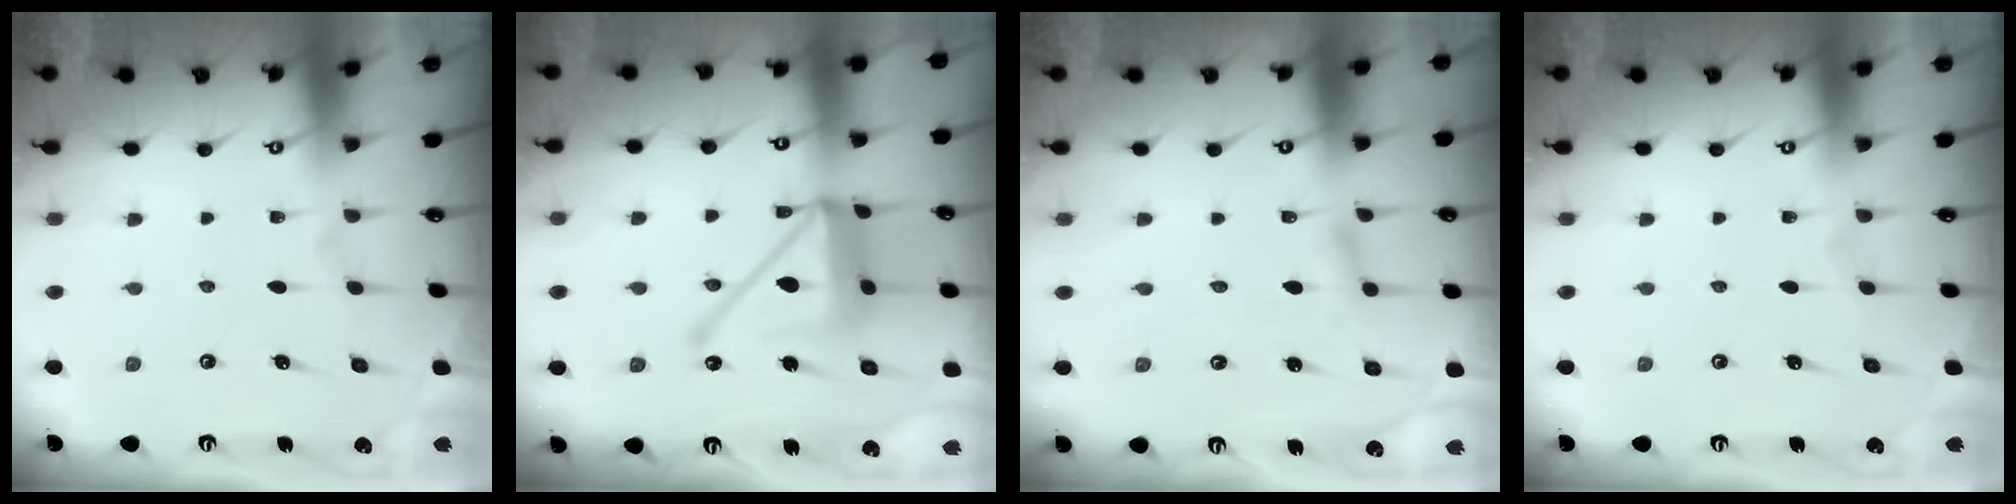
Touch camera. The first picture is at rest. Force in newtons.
{"total": 17.0, "press": 16.9, "slide": 1.6}
{"total": 2.8, "press": 2.8, "slide": 0.3}
{"total": 0.0}